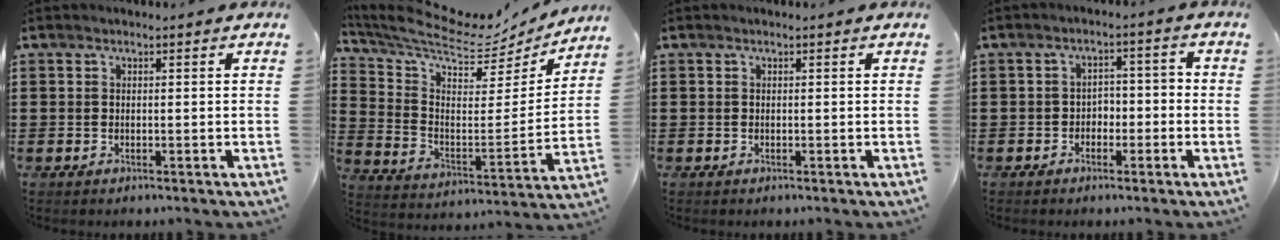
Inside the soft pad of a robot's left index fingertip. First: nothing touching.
{"total": 8.2, "force": [6.8, 2.4, 4.0], "torque": [-0.109, -0.052, 0.115]}
{"total": 0.0}
{"total": 2.8, "force": [-1.8, 1.9, 0.9], "torque": [-0.026, 0.007, -0.043]}